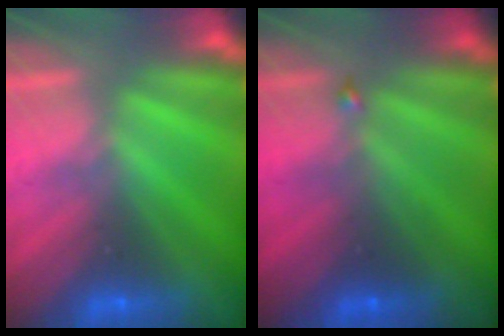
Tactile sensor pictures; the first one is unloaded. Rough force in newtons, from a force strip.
{"total": 1.9}